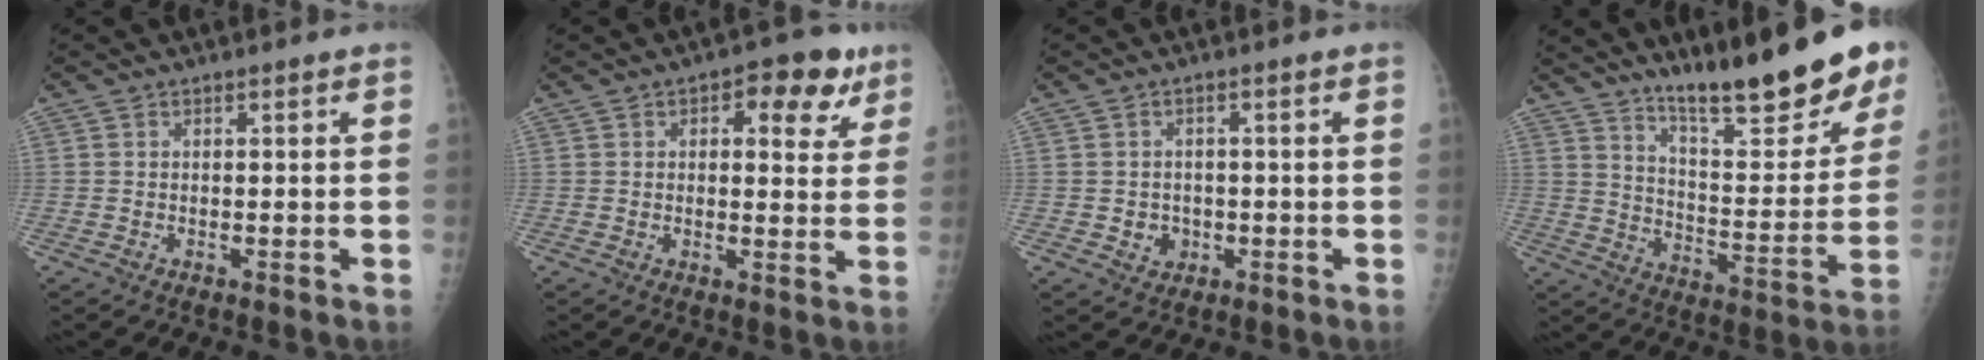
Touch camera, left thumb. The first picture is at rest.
{"total": 8.9, "force": [4.2, 4.7, 6.3], "torque": [-0.041, -0.008, 0.046]}
{"total": 3.1, "force": [-0.7, 2.8, 1.1], "torque": [-0.002, 0.004, -0.003]}
{"total": 19.9, "force": [15.0, 3.8, 12.5], "torque": [-0.149, -0.101, 0.237]}